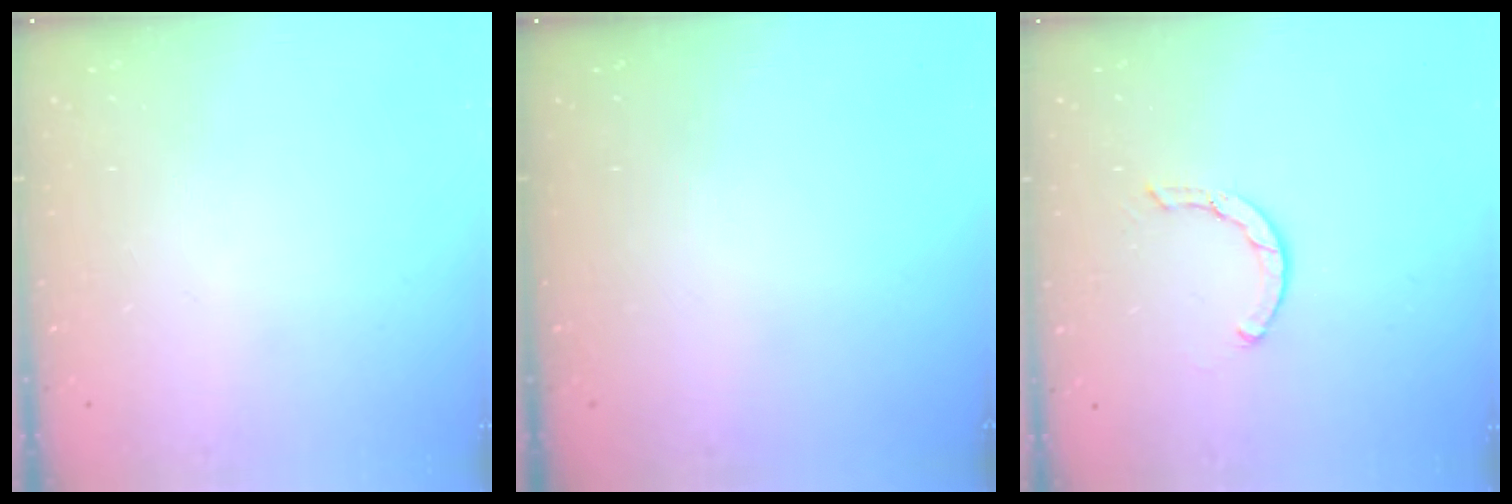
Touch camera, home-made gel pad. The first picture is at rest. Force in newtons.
{"total": 0.0}
{"total": 2.5, "press": 2.5, "slide": 0.1}